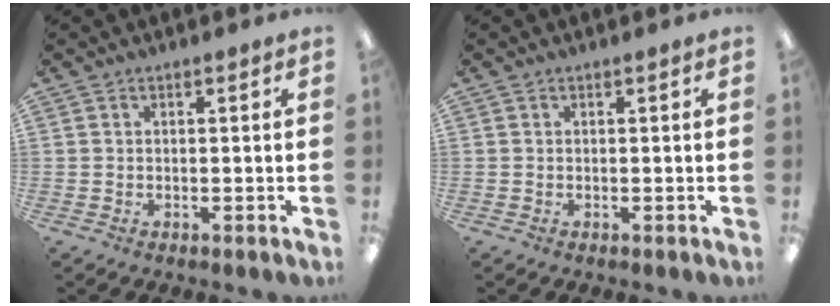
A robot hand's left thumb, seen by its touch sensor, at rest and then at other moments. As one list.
[{"total": 0.0}]